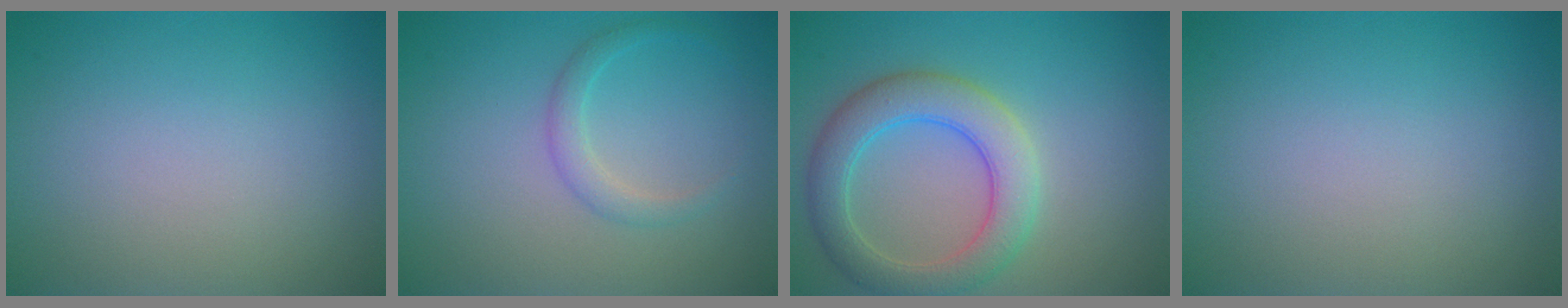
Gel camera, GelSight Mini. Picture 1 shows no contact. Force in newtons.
{"total": 1.7, "press": 1.7, "slide": 0.1}
{"total": 5.3, "press": 5.3, "slide": 0.3}
{"total": 0.0}